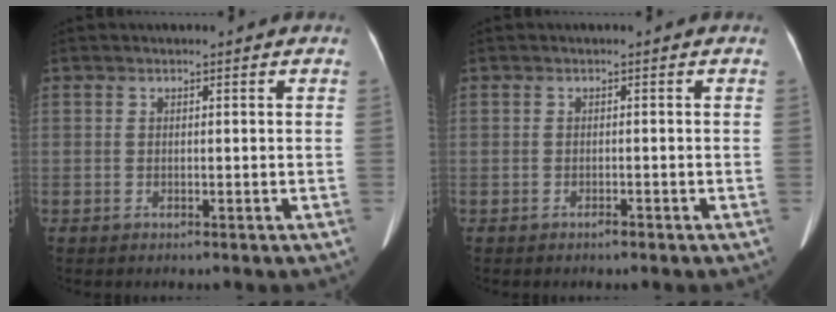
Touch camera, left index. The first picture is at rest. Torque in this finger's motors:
{"motor_torque": [0.11, 0.07, 0.01, 0.00]}